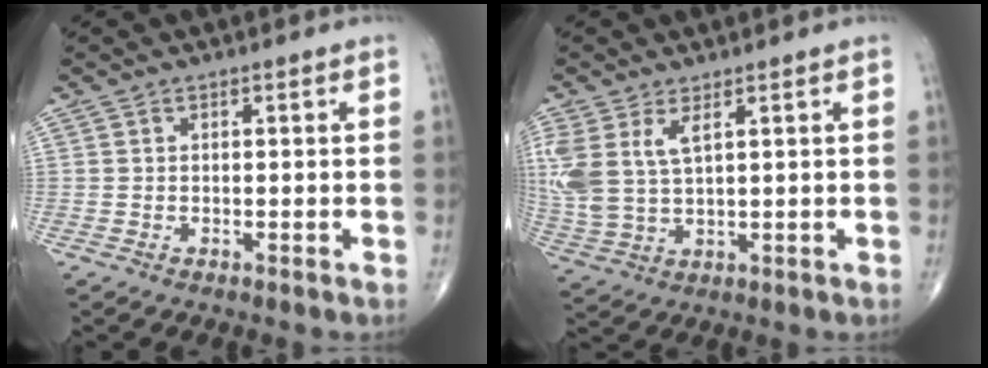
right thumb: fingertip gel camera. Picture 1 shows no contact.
{"total": 9.6, "force": [3.6, 4.5, 7.7], "torque": [-0.191, -0.006, 0.086]}